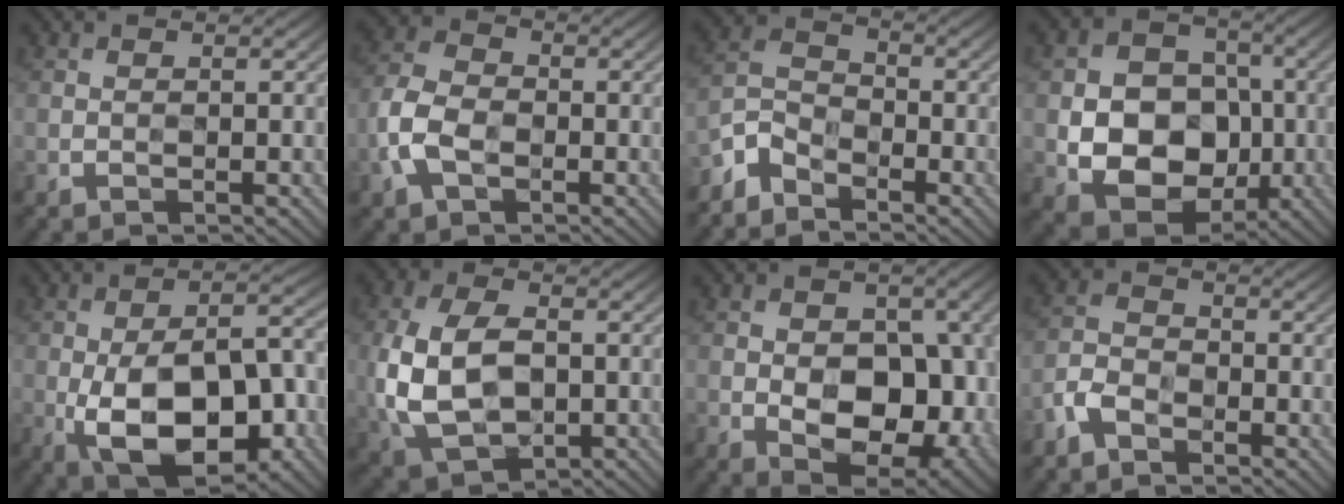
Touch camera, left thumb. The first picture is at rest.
{"total": 7.3, "force": [-2.7, 4.9, 4.7], "torque": [-0.123, 0.000, -0.065]}
{"total": 5.5, "force": [-4.5, 2.6, 1.7], "torque": [-0.038, 0.001, -0.107]}
{"total": 10.7, "force": [-2.0, 8.8, 5.7], "torque": [-0.101, -0.008, -0.053]}
{"total": 14.5, "force": [-5.2, 7.4, 11.3], "torque": [-0.177, -0.013, -0.085]}
{"total": 10.5, "force": [-0.8, 7.0, 7.8], "torque": [-0.202, -0.001, -0.010]}
{"total": 12.9, "force": [-2.8, 8.2, 9.5], "torque": [-0.119, -0.017, -0.030]}
{"total": 4.6, "force": [-3.3, 2.6, 1.9], "torque": [-0.044, 0.003, -0.077]}